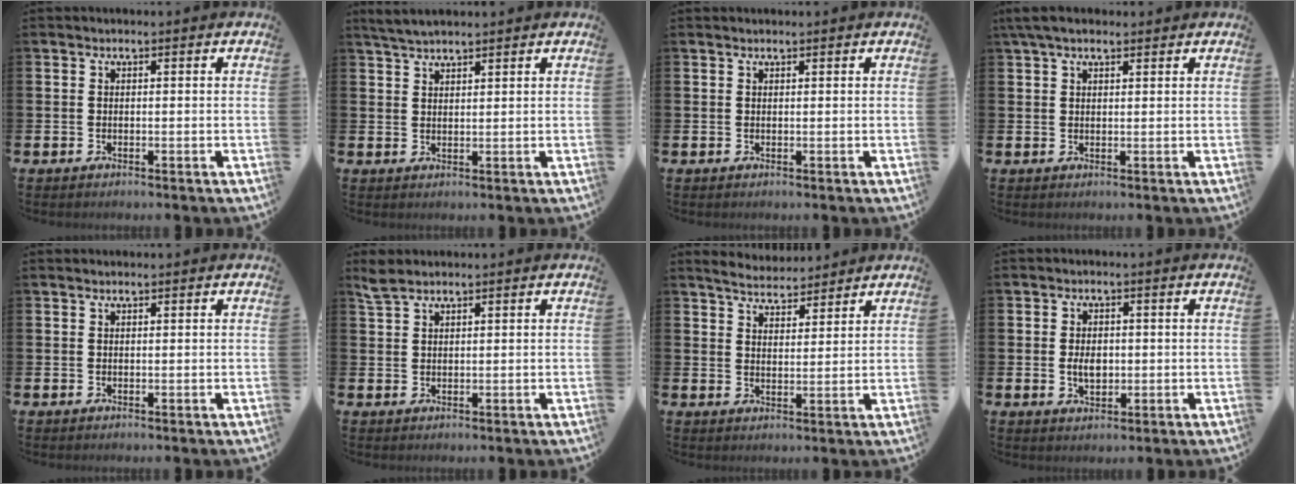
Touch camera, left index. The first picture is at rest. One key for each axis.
{"total": 3.4, "fx": 3.2, "fy": 0.4, "fz": 1.0, "tx": -0.026, "ty": -0.005, "tz": 0.061}
{"total": 0.7, "fx": 0.7, "fy": 0.0, "fz": 0.1, "tx": 0.006, "ty": -0.003, "tz": 0.012}
{"total": 3.9, "fx": 3.0, "fy": 1.3, "fz": 2.2, "tx": -0.040, "ty": -0.002, "tz": 0.054}
{"total": 0.9, "fx": 0.8, "fy": 0.0, "fz": 0.3, "tx": 0.003, "ty": -0.002, "tz": 0.014}
{"total": 2.9, "fx": 2.5, "fy": 1.0, "fz": 1.1, "tx": -0.009, "ty": -0.005, "tz": 0.045}
{"total": 5.0, "fx": 4.9, "fy": 0.7, "fz": 0.5, "tx": -0.016, "ty": -0.025, "tz": 0.087}
{"total": 3.2, "fx": 0.2, "fy": 2.0, "fz": 2.4, "tx": -0.023, "ty": -0.003, "tz": -0.002}